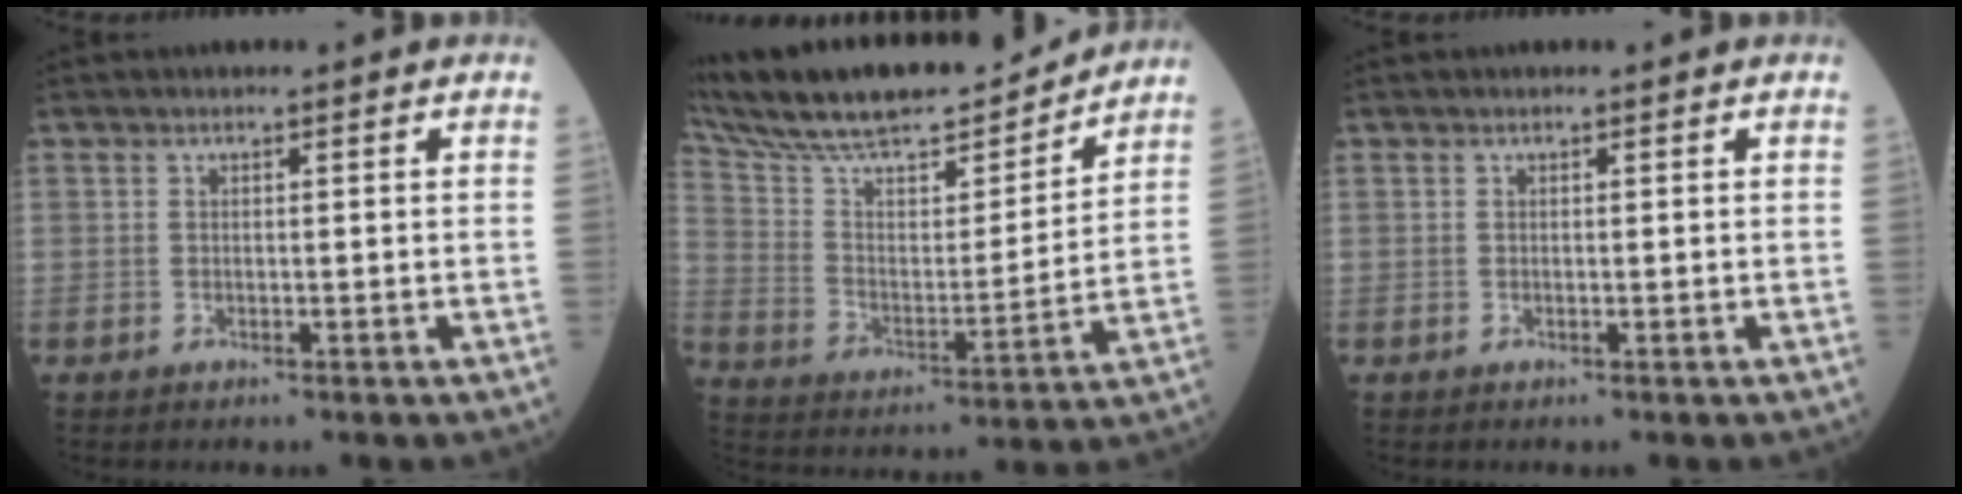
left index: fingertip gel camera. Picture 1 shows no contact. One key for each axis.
{"total": 22.7, "fx": 20.0, "fy": 4.0, "fz": 9.9, "tx": -0.177, "ty": 0.017, "tz": 0.323}
{"total": 0.0}